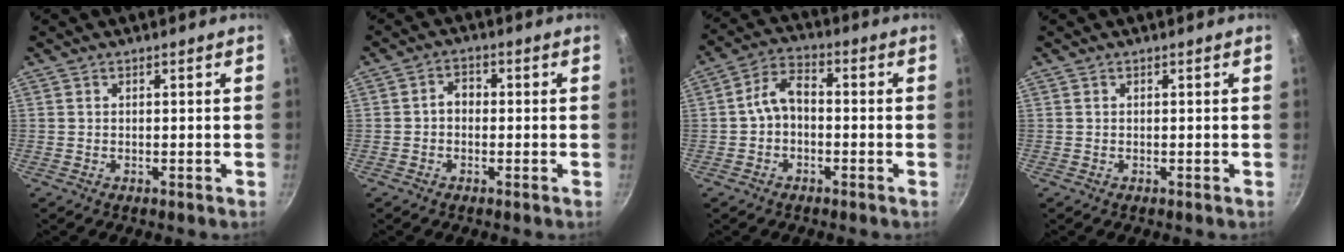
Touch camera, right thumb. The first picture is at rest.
{"total": 2.9, "force": [-0.5, 2.3, 1.7], "torque": [-0.017, 0.013, -0.015]}
{"total": 6.4, "force": [-0.9, 4.3, 4.6], "torque": [-0.075, 0.034, -0.025]}
{"total": 0.0}